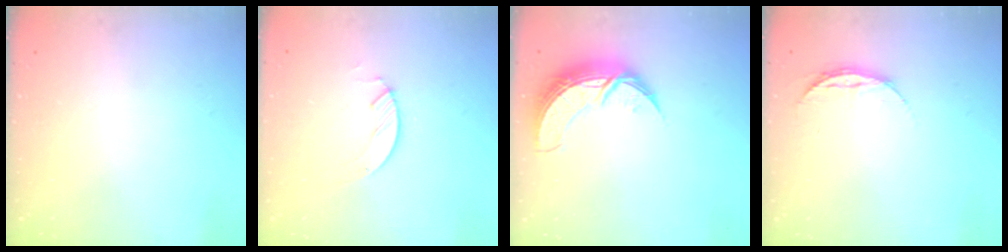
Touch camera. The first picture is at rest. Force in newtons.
{"total": 2.1, "press": 2.1, "slide": 0.2}
{"total": 10.3, "press": 10.3, "slide": 0.7}
{"total": 7.3, "press": 7.3, "slide": 0.6}